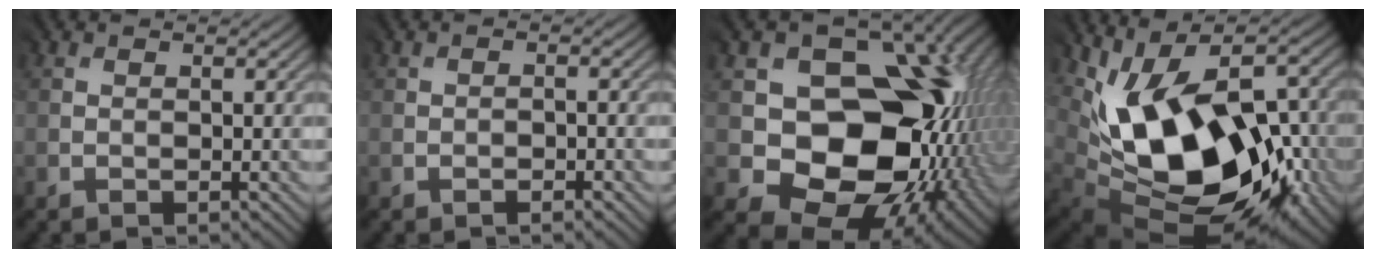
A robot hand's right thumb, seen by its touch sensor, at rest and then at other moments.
{"total": 0.8, "force": [-0.6, 0.1, 0.5], "torque": [-0.002, 0.000, -0.012]}
{"total": 16.4, "force": [-0.2, 12.8, 10.2], "torque": [-0.135, -0.039, 0.010]}
{"total": 16.8, "force": [-0.9, 10.5, 13.1], "torque": [-0.202, -0.009, -0.008]}